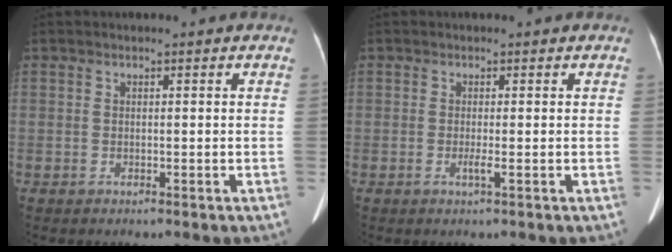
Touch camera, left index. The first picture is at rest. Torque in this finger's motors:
{"motor_torque": [0.38, 0.20, 0.13, 0.05]}